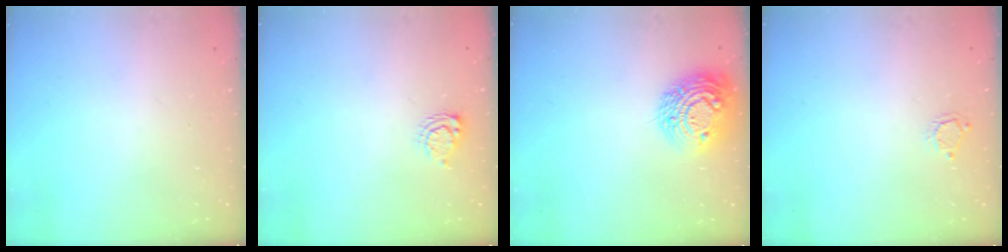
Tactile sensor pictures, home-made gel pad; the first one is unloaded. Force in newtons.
{"total": 5.5, "press": 5.5, "slide": 0.5}
{"total": 15.8, "press": 15.8, "slide": 1.1}
{"total": 2.8, "press": 2.8, "slide": 0.3}